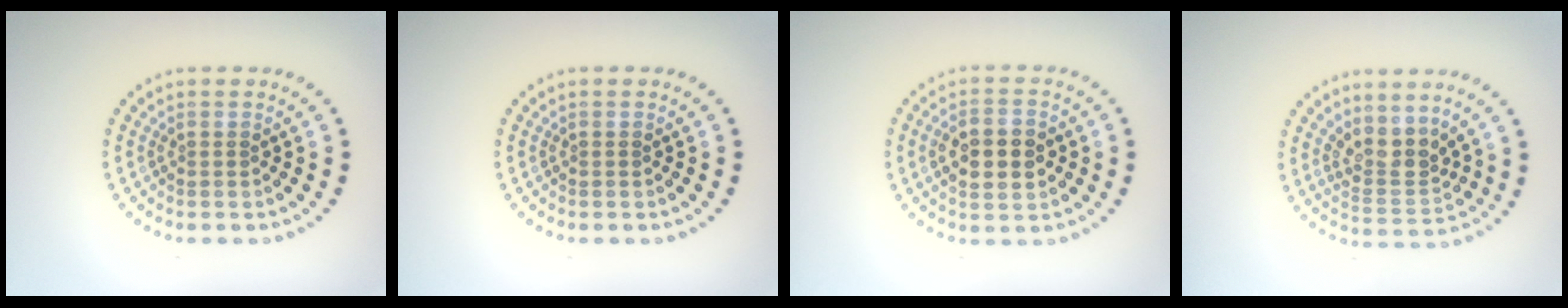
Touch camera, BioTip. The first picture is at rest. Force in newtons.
{"total": 0.0}
{"total": 4.6, "press": 4.6, "slide": 0.2}
{"total": 3.2, "press": 2.5, "slide": 2.0}